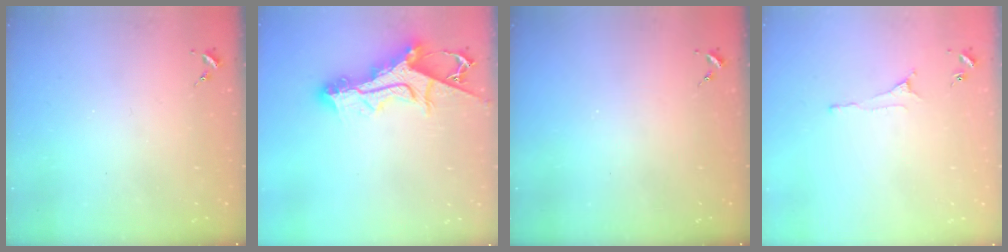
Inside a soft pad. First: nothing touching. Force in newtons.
{"total": 15.2, "press": 15.1, "slide": 0.7}
{"total": 0.0}
{"total": 4.2, "press": 4.1, "slide": 0.8}